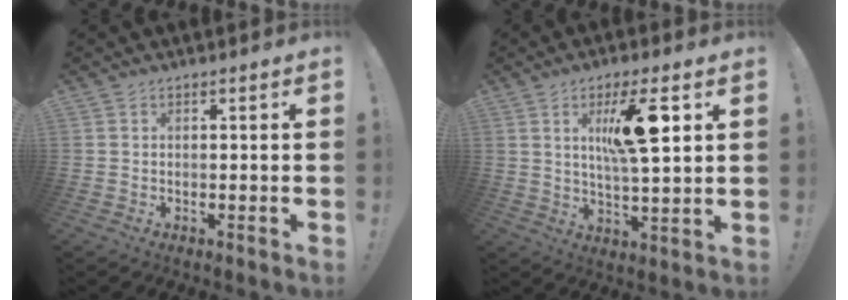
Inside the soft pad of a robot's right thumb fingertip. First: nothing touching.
{"total": 13.7, "force": [4.9, 2.8, 12.4], "torque": [-0.194, -0.014, 0.069]}